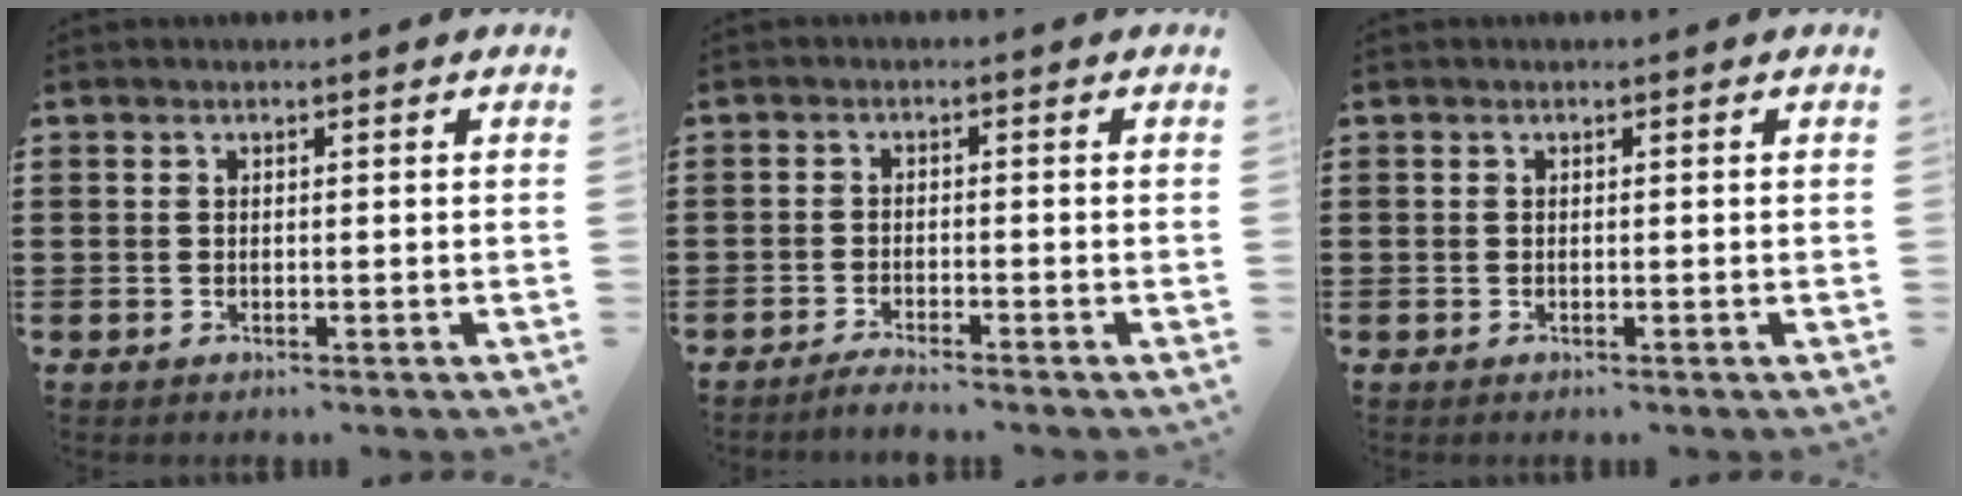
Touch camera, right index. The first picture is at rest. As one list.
[{"total": 1.9, "force": [-1.8, -0.2, 0.3], "torque": [-0.006, 0.003, -0.036]}, {"total": 0.0}]